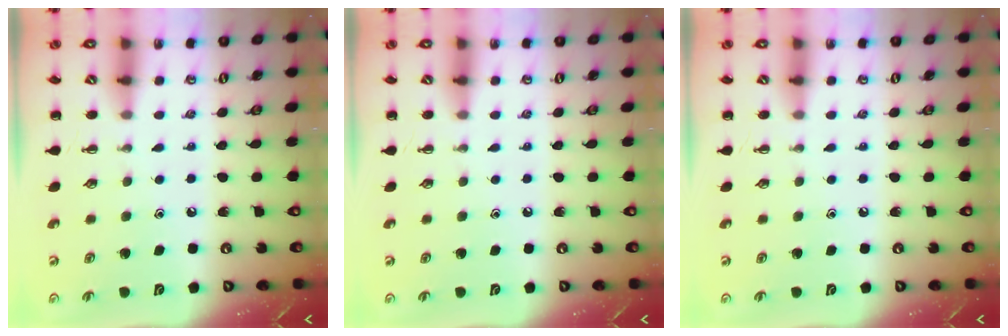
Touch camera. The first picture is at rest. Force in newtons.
{"total": 0.0}
{"total": 0.0}